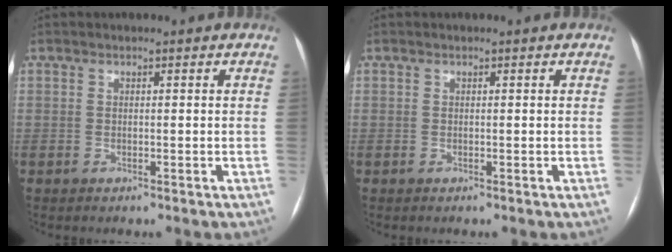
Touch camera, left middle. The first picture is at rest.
{"total": 0.0}